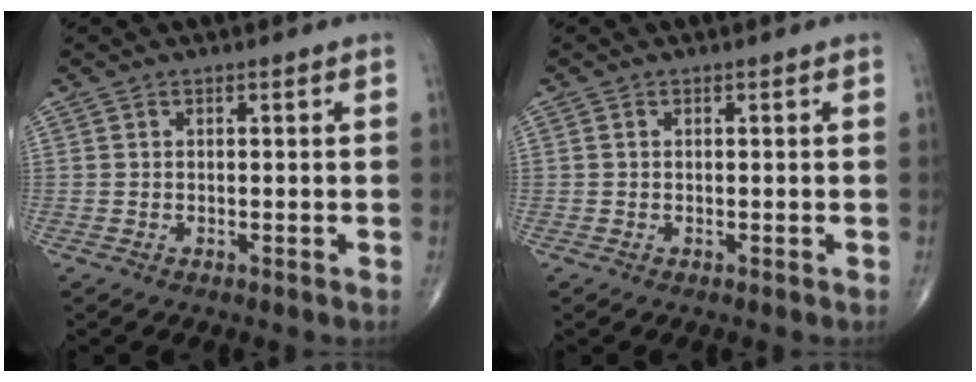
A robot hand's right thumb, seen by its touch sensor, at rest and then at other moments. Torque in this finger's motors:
{"motor_torque": [-0.32, -0.05, -0.25, -0.12, 0.03]}